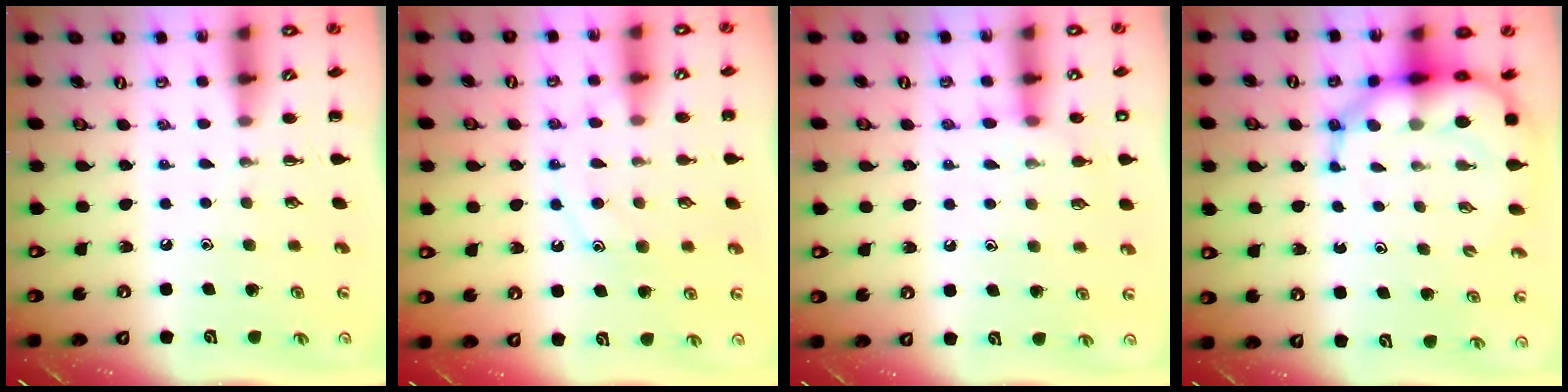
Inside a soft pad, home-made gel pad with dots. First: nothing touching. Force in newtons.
{"total": 11.6, "press": 11.5, "slide": 0.9}
{"total": 8.0, "press": 7.8, "slide": 1.6}
{"total": 10.7, "press": 10.3, "slide": 3.1}